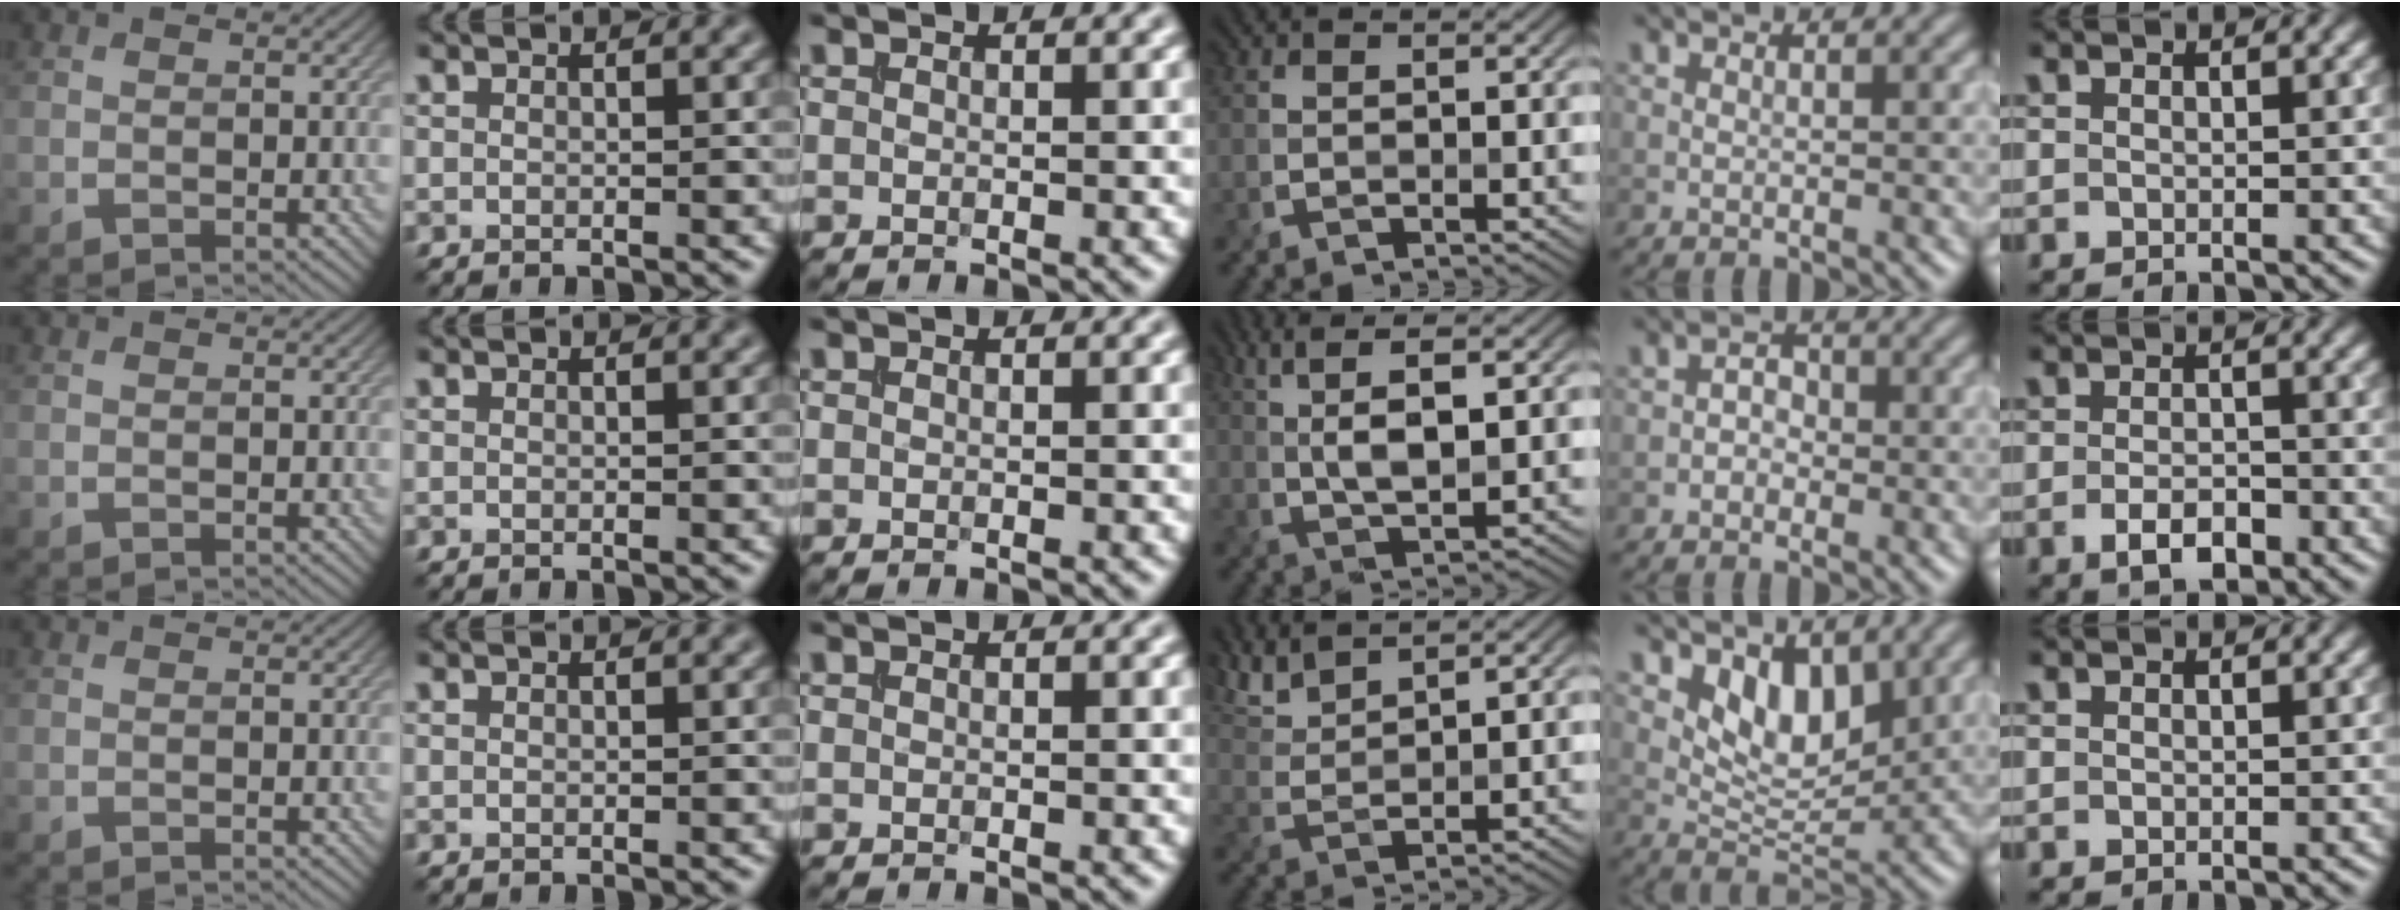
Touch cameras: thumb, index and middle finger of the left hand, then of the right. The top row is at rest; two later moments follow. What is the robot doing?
{"motion": "extract", "object": "file holder"}